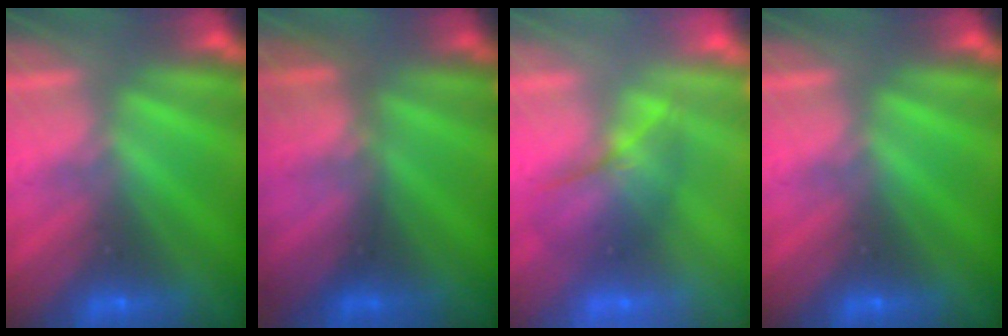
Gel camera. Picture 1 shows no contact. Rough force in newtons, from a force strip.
{"total": 2.7}
{"total": 2.3}
{"total": 0.0}